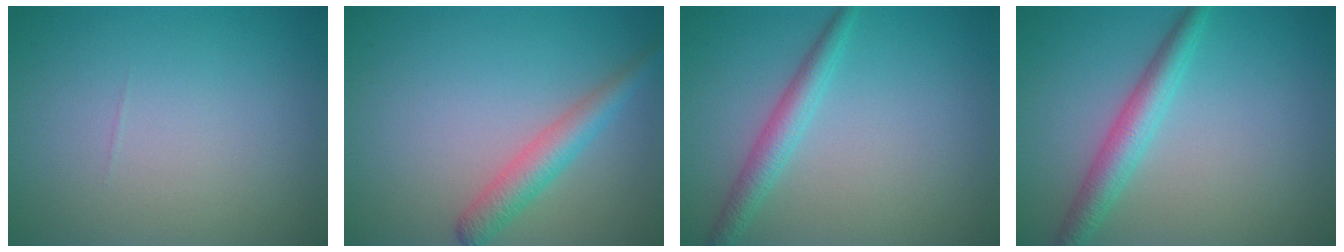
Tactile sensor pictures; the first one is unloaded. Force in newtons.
{"total": 3.1, "press": 3.1, "slide": 0.1}
{"total": 2.5, "press": 2.5, "slide": 0.1}
{"total": 3.3, "press": 3.3, "slide": 0.1}